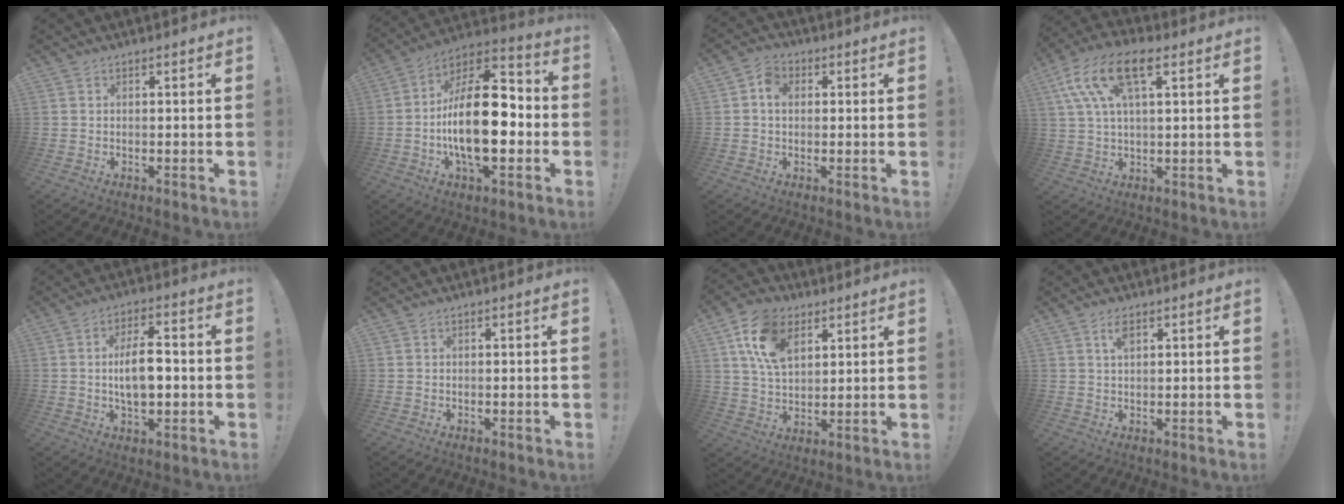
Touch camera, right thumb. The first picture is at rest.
{"total": 22.6, "force": [-3.6, 10.3, 19.8], "torque": [-0.356, 0.013, -0.061]}
{"total": 4.6, "force": [0.4, 3.6, 2.7], "torque": [-0.048, 0.009, 0.007]}
{"total": 14.7, "force": [6.2, 6.9, 11.4], "torque": [-0.222, -0.008, 0.111]}
{"total": 9.5, "force": [-0.5, 4.3, 8.4], "torque": [-0.149, 0.002, -0.015]}
{"total": 0.0}
{"total": 14.8, "force": [6.9, 9.5, 9.0], "torque": [-0.166, -0.011, 0.134]}
{"total": 3.0, "force": [1.5, 1.2, 2.3], "torque": [-0.036, -0.003, 0.024]}